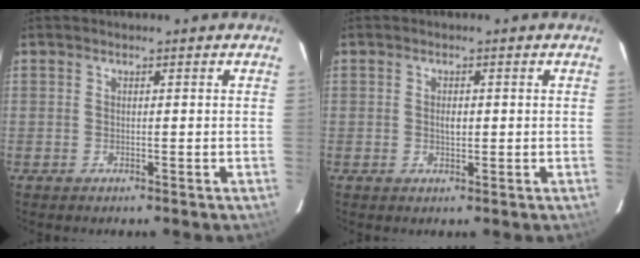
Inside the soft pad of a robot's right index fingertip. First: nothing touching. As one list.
[{"total": 1.7, "force": [0.0, 1.0, 1.3], "torque": [-0.023, 0.002, 0.001]}]